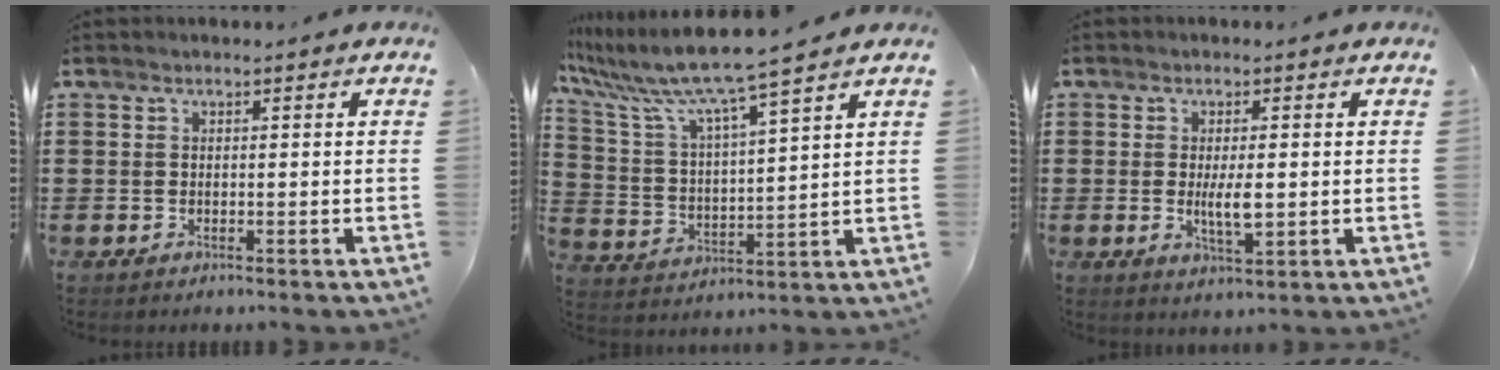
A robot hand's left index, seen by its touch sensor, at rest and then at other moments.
{"total": 8.5, "force": [7.3, -0.6, 4.4], "torque": [-0.118, -0.048, 0.117]}
{"total": 4.5, "force": [0.0, 1.2, 4.3], "torque": [-0.076, -0.006, -0.004]}